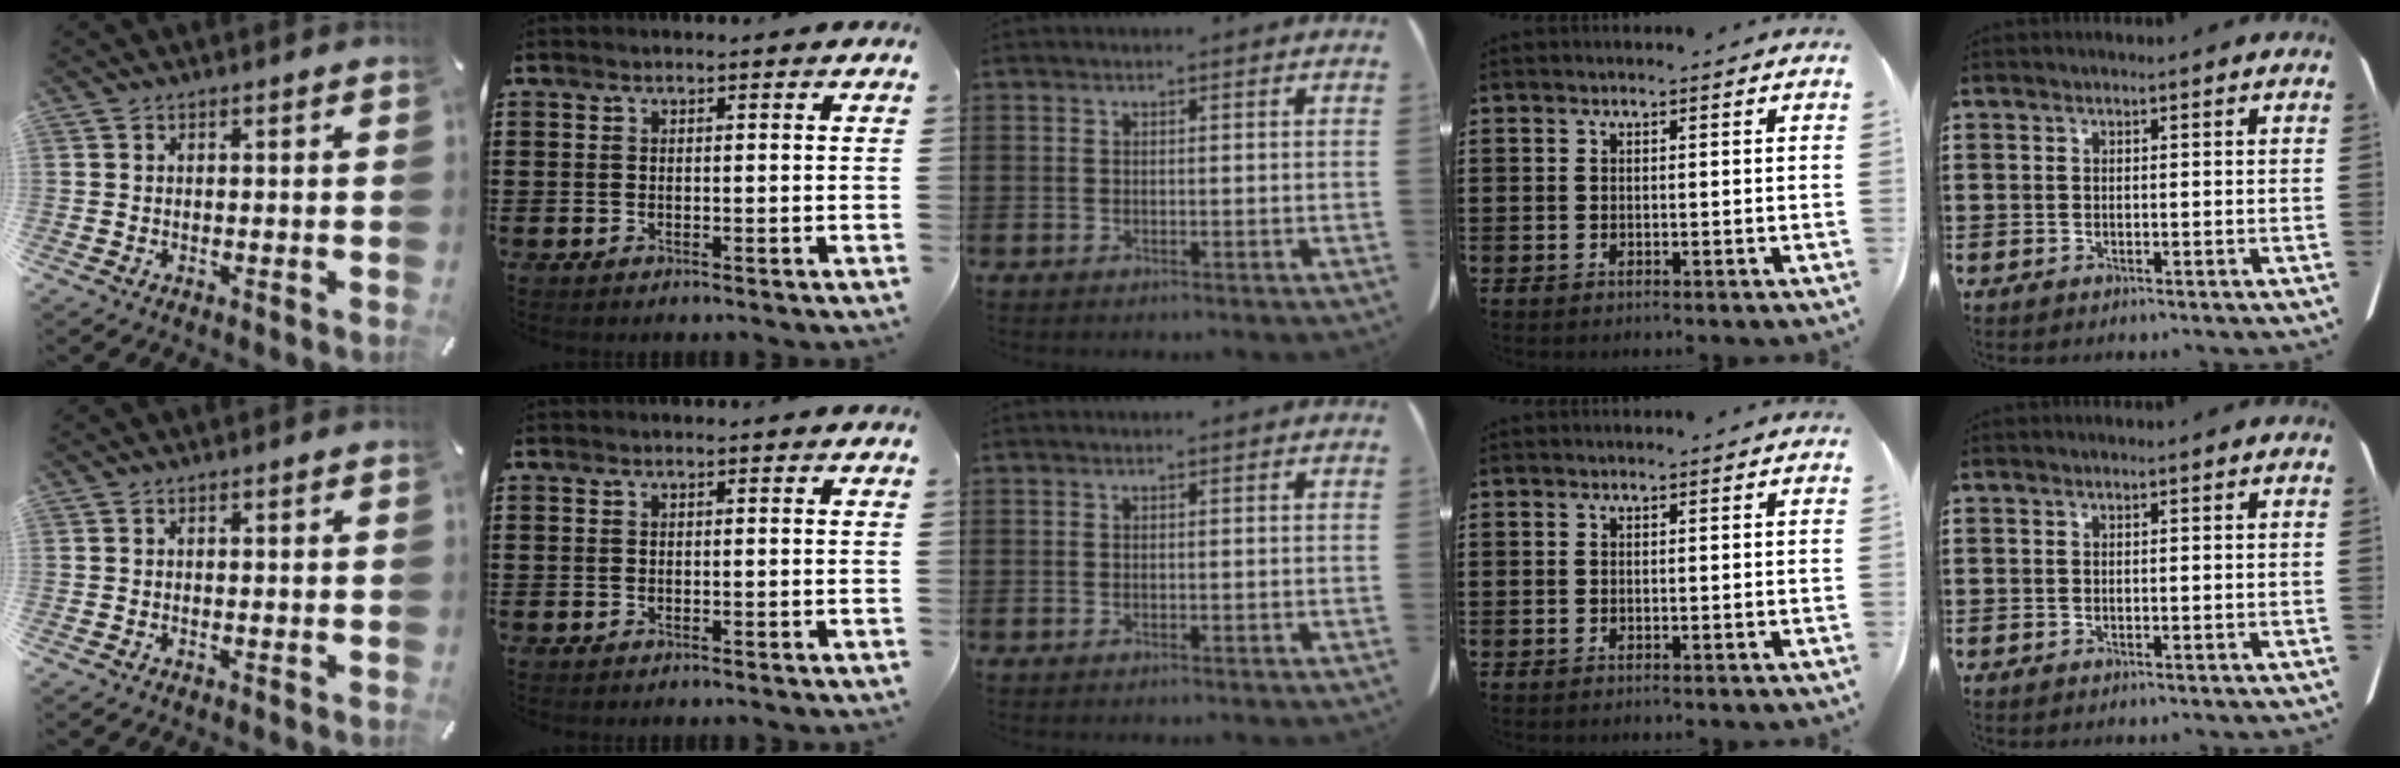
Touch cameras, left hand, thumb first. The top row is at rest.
{}